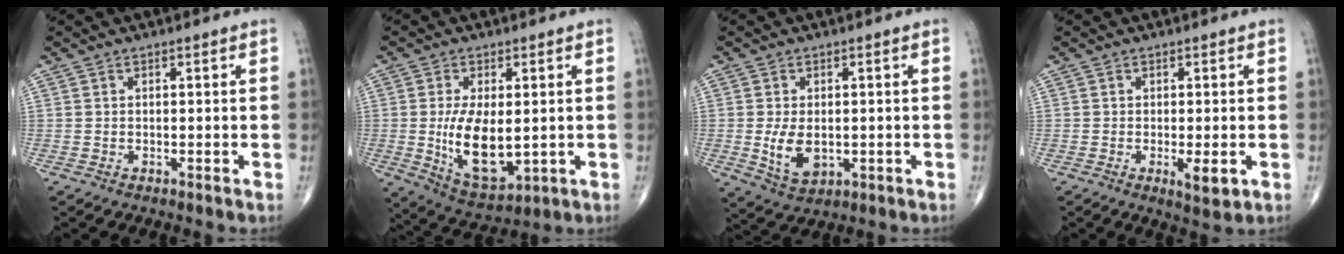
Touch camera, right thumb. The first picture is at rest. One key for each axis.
{"total": 12.0, "fx": -0.5, "fy": 5.9, "fz": 10.4, "tx": -0.177, "ty": -0.020, "tz": 0.008}
{"total": 6.5, "fx": -0.7, "fy": 4.1, "fz": 5.1, "tx": -0.081, "ty": -0.012, "tz": -0.001}
{"total": 3.7, "fx": -1.0, "fy": 1.0, "fz": 3.4, "tx": -0.050, "ty": -0.010, "tz": -0.015}